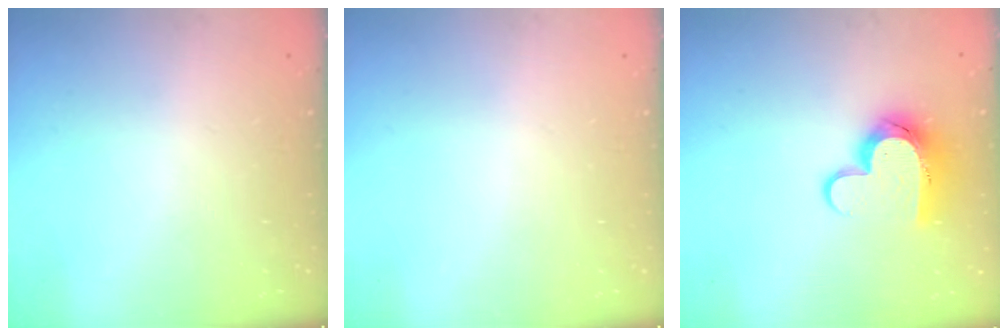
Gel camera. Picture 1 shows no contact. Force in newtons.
{"total": 0.0}
{"total": 12.4, "press": 12.3, "slide": 1.0}